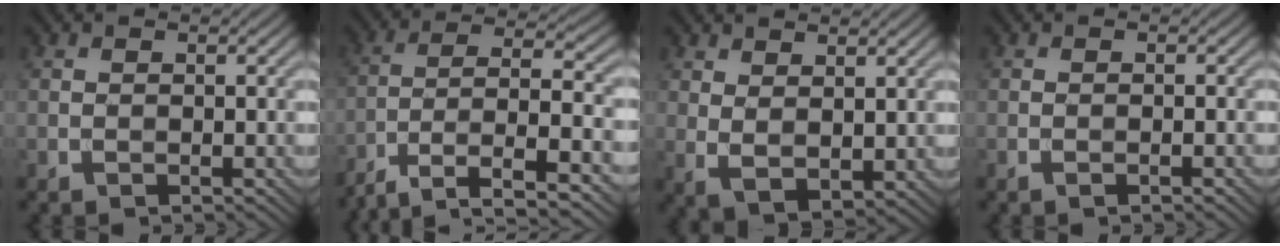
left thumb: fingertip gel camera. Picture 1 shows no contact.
{"total": 10.0, "force": [-6.4, 3.1, 7.0], "torque": [-0.124, -0.005, -0.119]}
{"total": 3.6, "force": [1.9, 1.5, 2.6], "torque": [-0.062, -0.009, 0.046]}
{"total": 1.1, "force": [-0.5, 0.0, 1.0], "torque": [-0.019, 0.003, -0.012]}